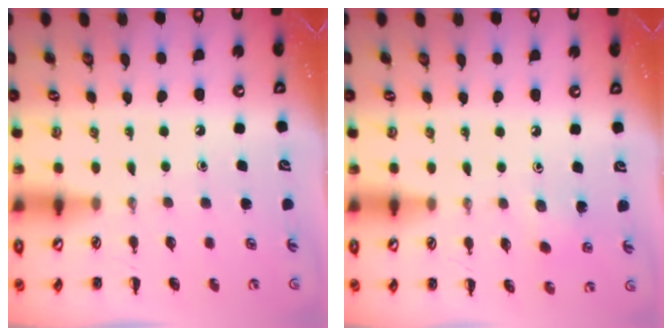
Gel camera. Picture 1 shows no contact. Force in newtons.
{"total": 3.1, "press": 3.0, "slide": 0.9}